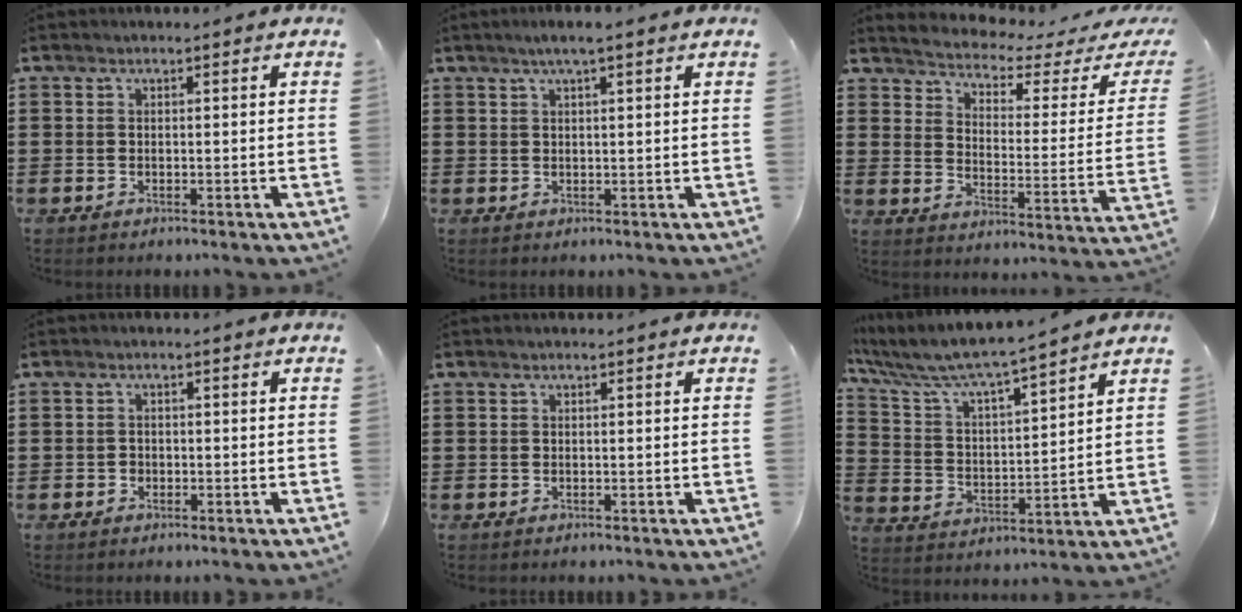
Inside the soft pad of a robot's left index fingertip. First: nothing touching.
{"total": 3.0, "force": [2.2, 0.2, 2.1], "torque": [-0.042, 0.004, 0.039]}
{"total": 2.7, "force": [2.4, 0.2, 1.0], "torque": [-0.040, -0.028, 0.031]}
{"total": 0.8, "force": [-0.2, 0.7, 0.2], "torque": [-0.008, 0.003, -0.005]}
{"total": 0.0}
{"total": 6.7, "force": [6.0, 0.2, 2.9], "torque": [-0.084, -0.041, 0.098]}